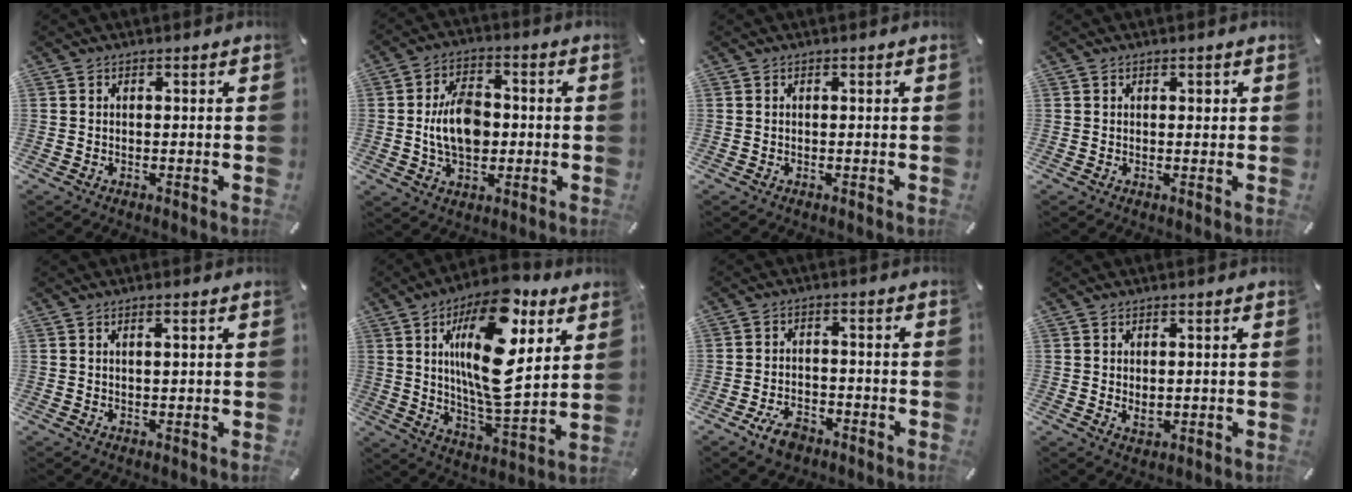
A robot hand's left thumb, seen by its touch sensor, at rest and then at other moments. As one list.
[{"total": 10.8, "force": [-0.5, 7.5, 7.7], "torque": [-0.139, 0.005, -0.012]}, {"total": 0.0}, {"total": 1.1, "force": [0.3, 0.8, 0.6], "torque": [-0.005, 0.001, 0.004]}, {"total": 1.3, "force": [0.7, 0.1, 1.1], "torque": [-0.023, 0.000, 0.011]}, {"total": 22.6, "force": [8.2, 9.3, 18.9], "torque": [-0.352, -0.036, 0.122]}, {"total": 6.0, "force": [-3.7, 3.3, 3.3], "torque": [-0.061, 0.021, -0.067]}, {"total": 2.1, "force": [0.7, 1.5, 1.3], "torque": [-0.019, -0.001, 0.011]}]